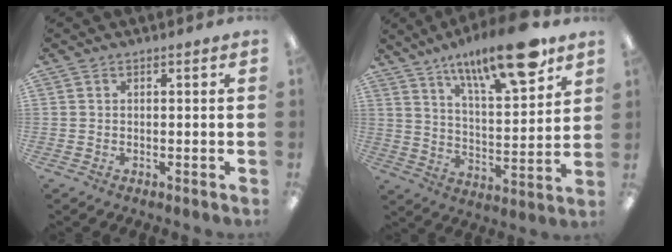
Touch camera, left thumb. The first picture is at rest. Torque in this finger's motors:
{"motor_torque": [0.35, 0.38, 1.78, -0.98, 0.38]}